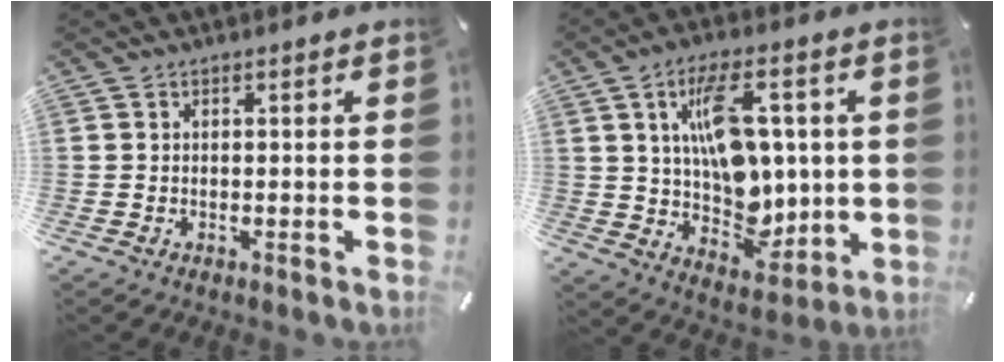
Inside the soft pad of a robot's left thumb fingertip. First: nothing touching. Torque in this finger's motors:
{"motor_torque": [0.66, 0.80, 0.62, -0.13, 0.25]}